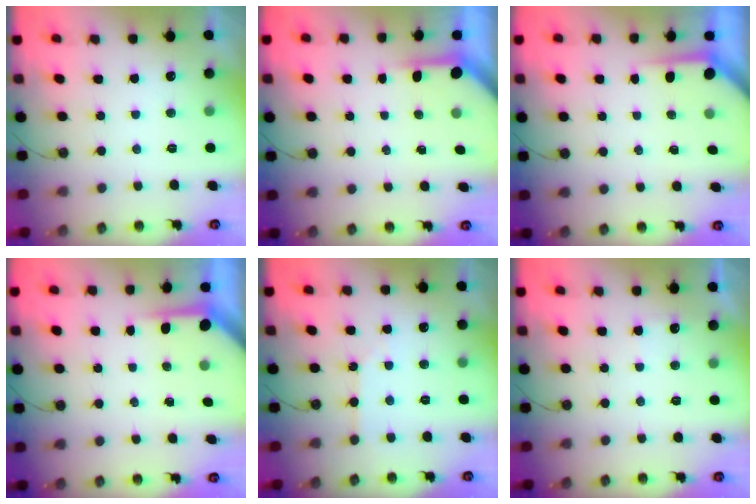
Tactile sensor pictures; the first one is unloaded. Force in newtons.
{"total": 3.5, "press": 3.5, "slide": 0.3}
{"total": 3.6, "press": 3.6, "slide": 0.4}
{"total": 4.0, "press": 4.0, "slide": 0.3}
{"total": 2.6, "press": 2.6, "slide": 0.5}
{"total": 2.2, "press": 2.2, "slide": 0.3}